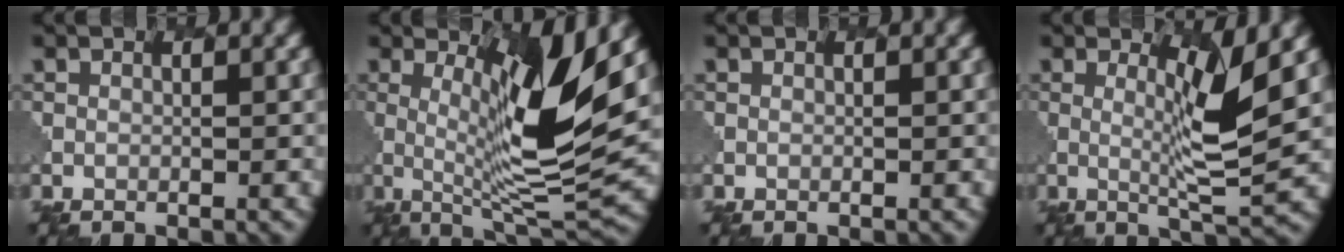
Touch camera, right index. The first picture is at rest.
{"total": 9.9, "force": [2.4, 2.2, 9.4], "torque": [-0.149, -0.009, 0.051]}
{"total": 0.0}
{"total": 5.2, "force": [1.5, 0.7, 5.0], "torque": [-0.083, -0.008, 0.032]}